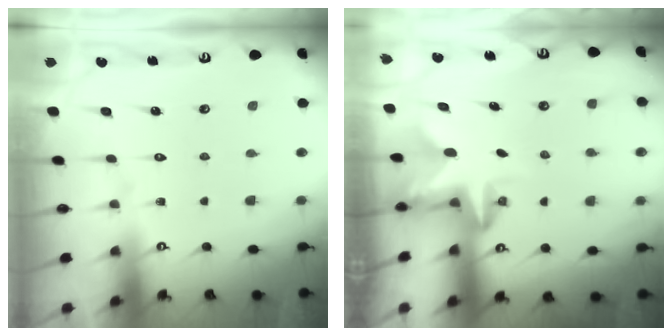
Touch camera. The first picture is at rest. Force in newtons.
{"total": 2.5, "press": 2.4, "slide": 0.6}